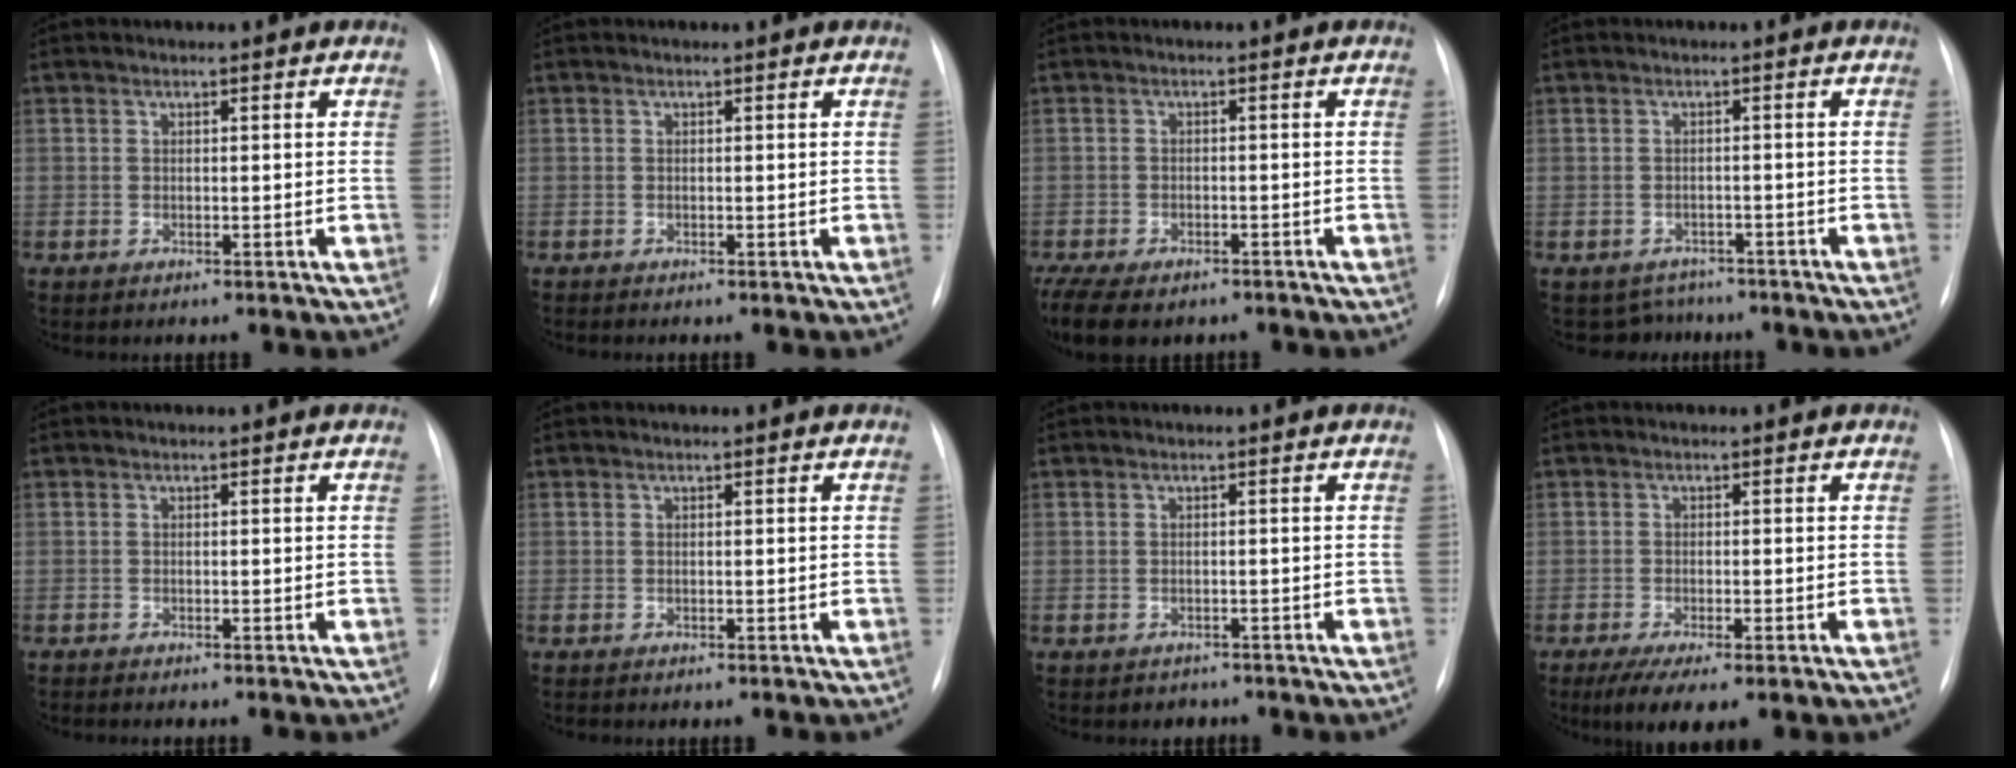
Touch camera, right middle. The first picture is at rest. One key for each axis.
{"total": 0.0}
{"total": 13.5, "fx": -9.5, "fy": 6.8, "fz": 6.8, "tx": -0.173, "ty": -0.018, "tz": -0.130}
{"total": 3.9, "fx": -3.4, "fy": 1.9, "fz": -0.8, "tx": 0.009, "ty": 0.010, "tz": -0.049}
{"total": 0.5, "fx": -0.5, "fy": -0.1, "fz": 0.1, "tx": -0.005, "ty": -0.003, "tz": -0.010}
{"total": 0.0}
{"total": 1.7, "fx": -1.3, "fy": 1.0, "fz": -0.3, "tx": -0.004, "ty": 0.003, "tz": -0.019}
{"total": 6.8, "fx": -4.1, "fy": 1.5, "fz": 5.2, "tx": -0.082, "ty": -0.018, "tz": -0.062}